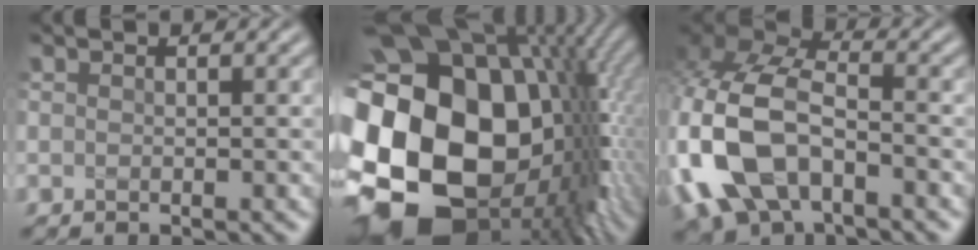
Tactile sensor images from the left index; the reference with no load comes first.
{"total": 22.9, "force": [-2.2, 16.6, 15.6], "torque": [-0.296, -0.011, -0.042]}
{"total": 13.1, "force": [-4.1, 8.0, 9.5], "torque": [-0.247, 0.001, -0.082]}